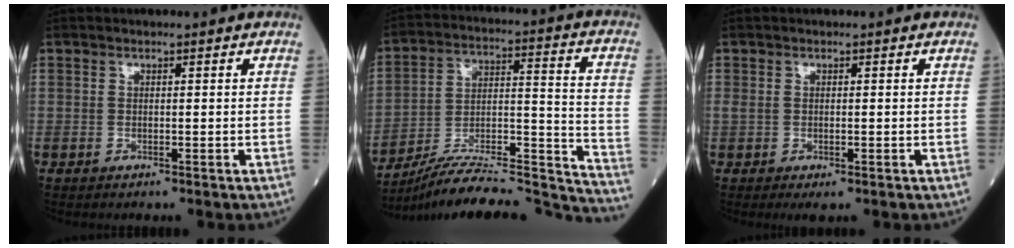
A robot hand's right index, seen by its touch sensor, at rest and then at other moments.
{"total": 26.2, "force": [-24.9, 1.5, 8.0], "torque": [-0.086, 0.019, -0.371]}
{"total": 2.1, "force": [-0.4, 1.0, 1.9], "torque": [-0.045, -0.001, 0.002]}